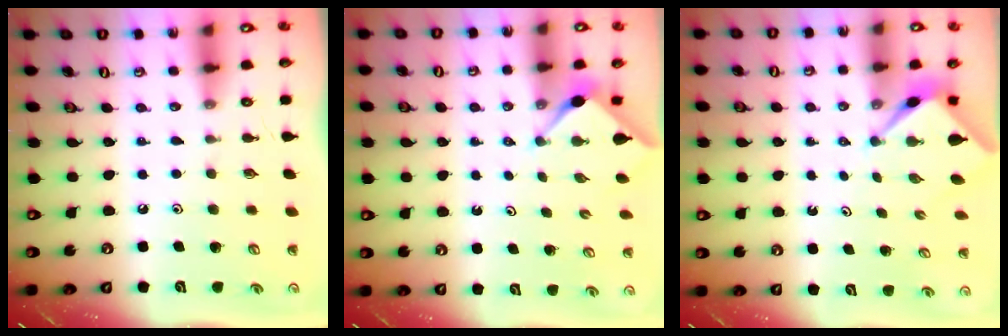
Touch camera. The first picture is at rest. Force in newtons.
{"total": 2.9, "press": 2.9, "slide": 0.3}
{"total": 2.5, "press": 2.4, "slide": 0.3}